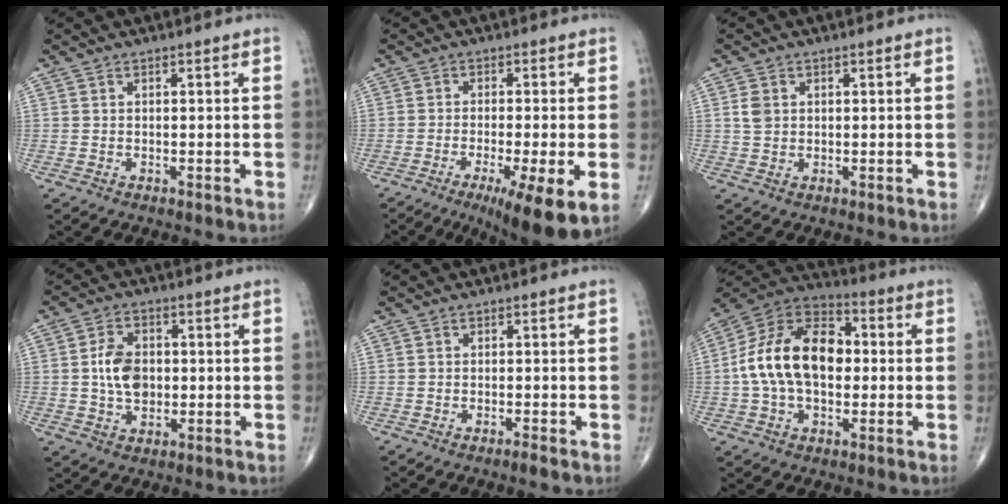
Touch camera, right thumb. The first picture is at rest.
{"total": 11.5, "force": [-4.8, 1.8, 10.3], "torque": [-0.154, -0.016, -0.073]}
{"total": 2.7, "force": [0.6, 2.1, 1.5], "torque": [-0.025, 0.001, 0.014]}
{"total": 7.4, "force": [0.0, 5.1, 5.4], "torque": [-0.085, 0.006, 0.000]}
{"total": 1.0, "force": [-0.8, -0.1, 0.6], "torque": [-0.018, 0.002, -0.017]}
{"total": 18.5, "force": [0.2, 11.6, 14.4], "torque": [-0.243, 0.033, -0.005]}